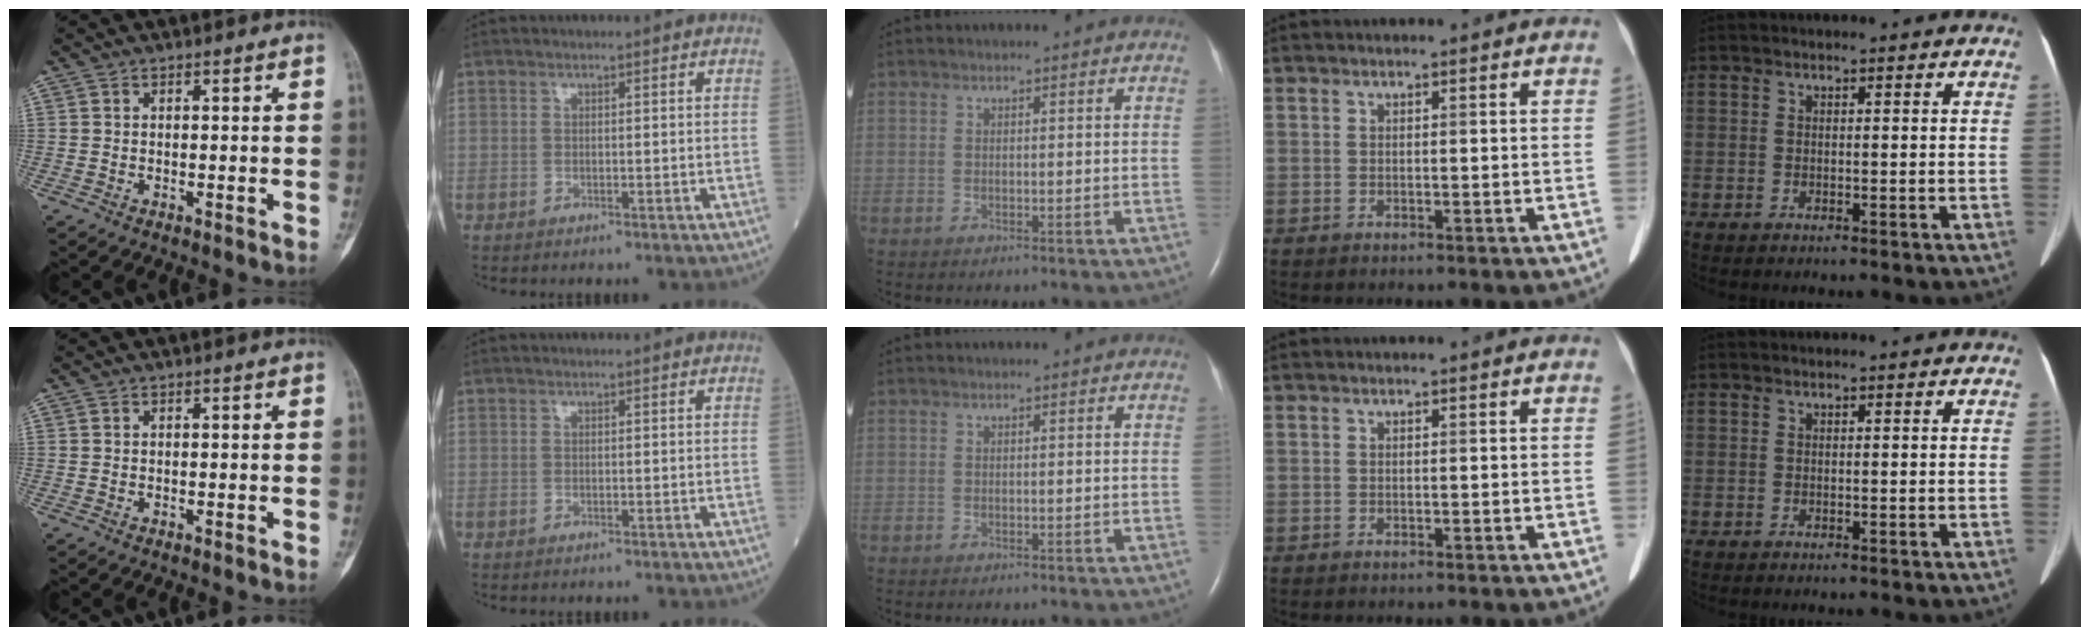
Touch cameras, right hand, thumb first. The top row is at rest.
{}